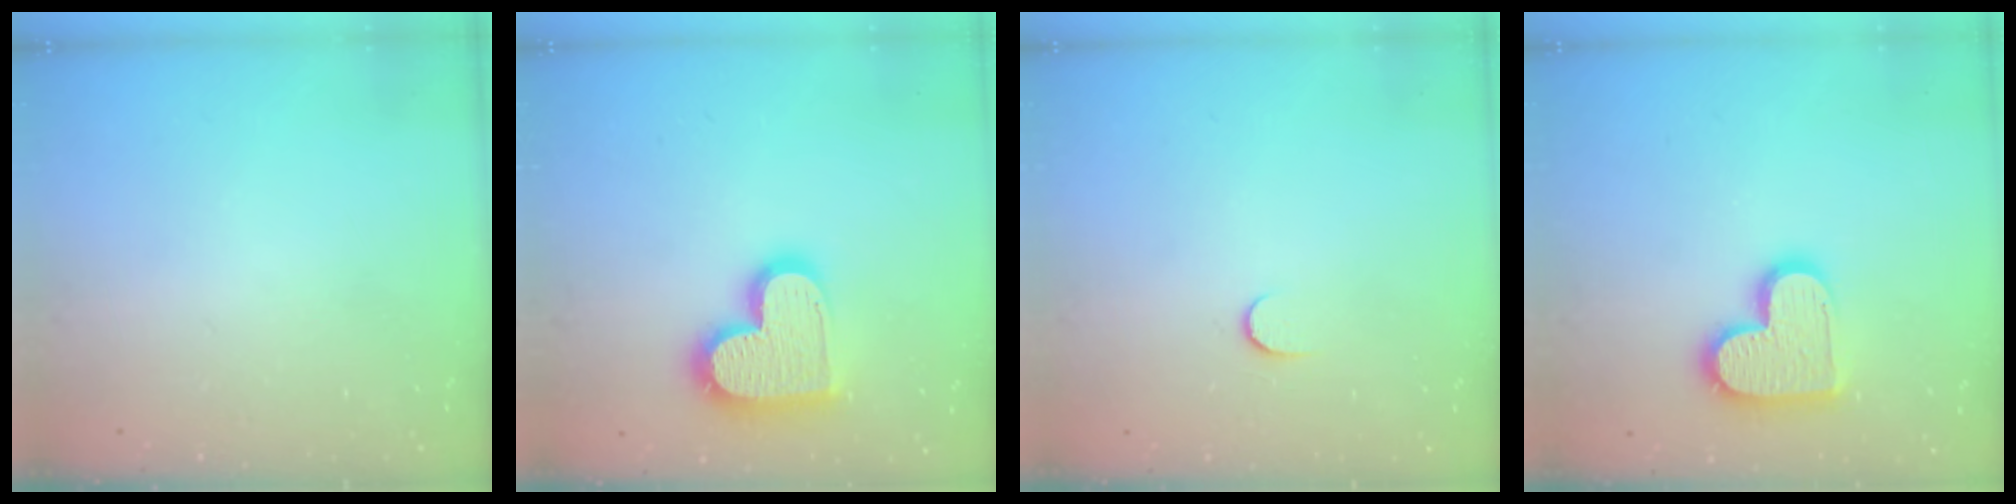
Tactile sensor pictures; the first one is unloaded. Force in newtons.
{"total": 17.9, "press": 17.9, "slide": 1.1}
{"total": 3.4, "press": 3.4, "slide": 0.4}
{"total": 14.2, "press": 14.2, "slide": 0.9}